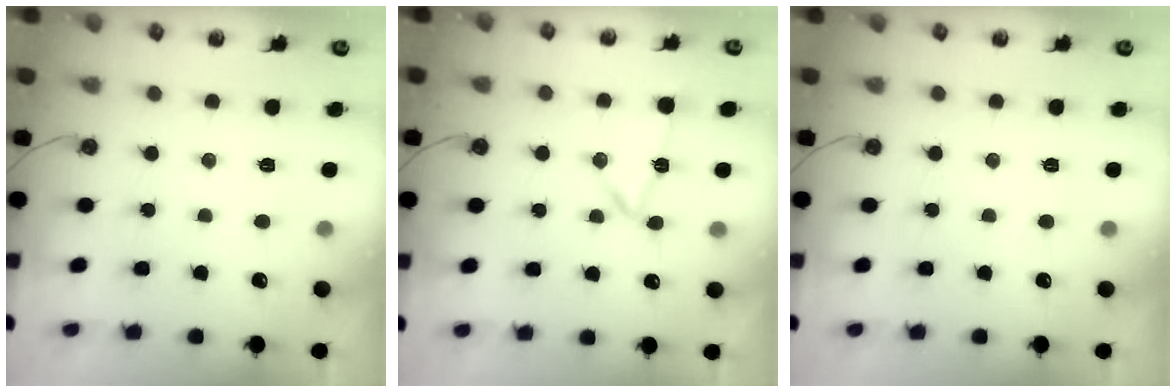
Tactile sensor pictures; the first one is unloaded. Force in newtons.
{"total": 9.4, "press": 9.3, "slide": 1.2}
{"total": 0.0}